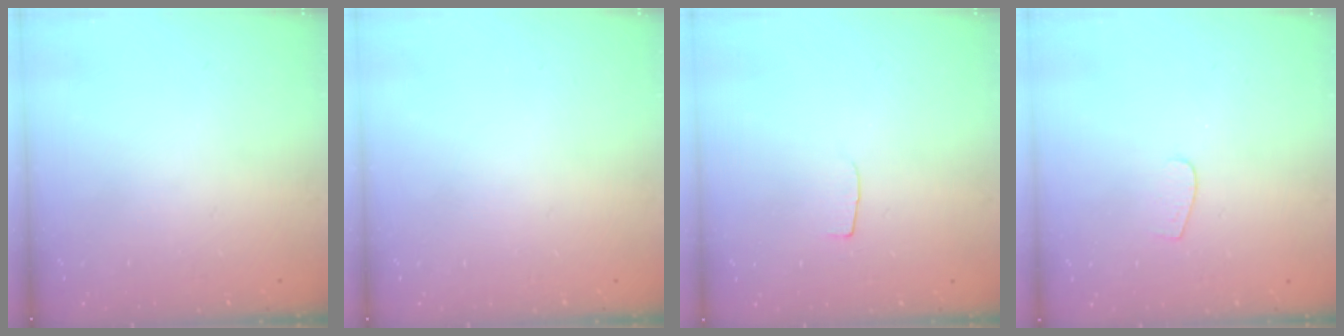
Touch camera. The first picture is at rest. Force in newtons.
{"total": 0.0}
{"total": 3.7, "press": 3.7, "slide": 0.3}
{"total": 3.7, "press": 3.7, "slide": 0.3}